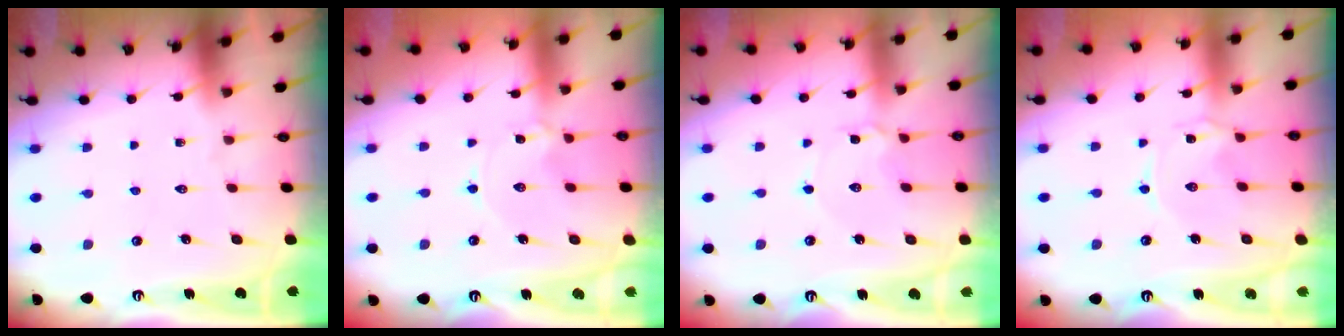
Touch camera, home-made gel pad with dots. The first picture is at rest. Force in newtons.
{"total": 1.4, "press": 1.4, "slide": 0.1}
{"total": 2.8, "press": 2.8, "slide": 0.3}
{"total": 0.6, "press": 0.6, "slide": 0.2}